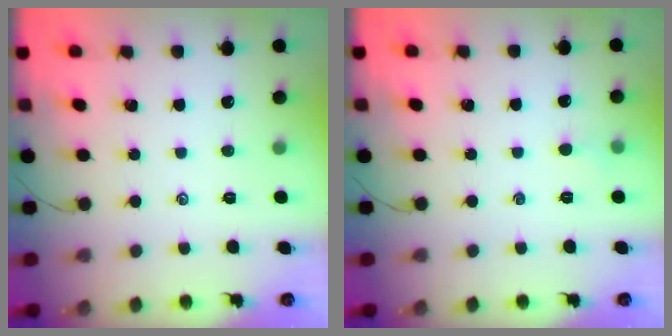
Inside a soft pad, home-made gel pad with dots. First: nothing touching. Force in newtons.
{"total": 2.6, "press": 2.4, "slide": 0.8}